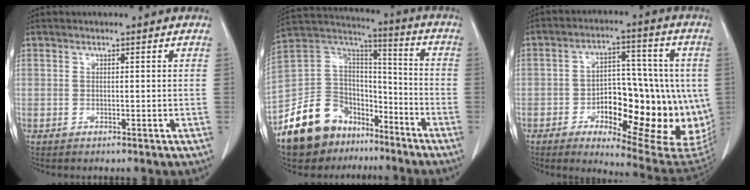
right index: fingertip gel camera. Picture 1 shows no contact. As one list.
[{"total": 16.3, "force": [-11.0, 10.4, 6.0], "torque": [-0.114, 0.069, -0.188]}, {"total": 20.9, "force": [-4.1, 8.2, 18.8], "torque": [-0.200, 0.020, -0.035]}]